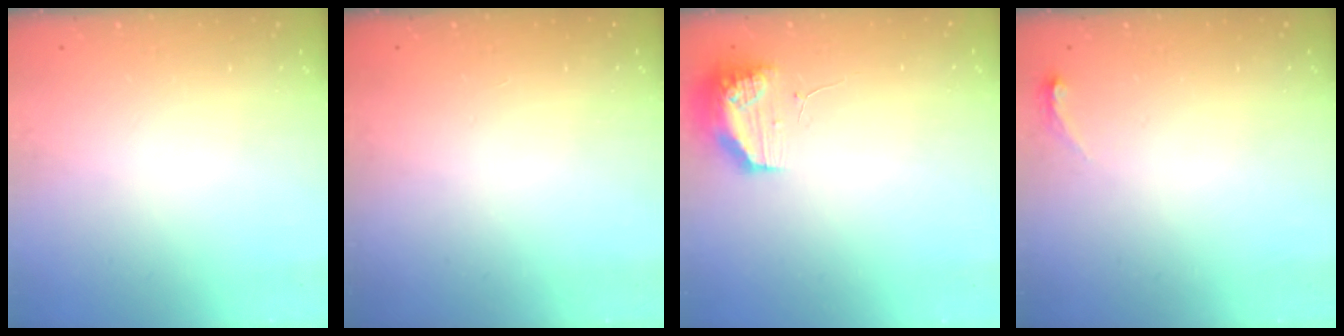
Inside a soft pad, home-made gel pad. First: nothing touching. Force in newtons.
{"total": 0.0}
{"total": 9.7, "press": 9.6, "slide": 1.5}
{"total": 3.7, "press": 3.4, "slide": 1.5}